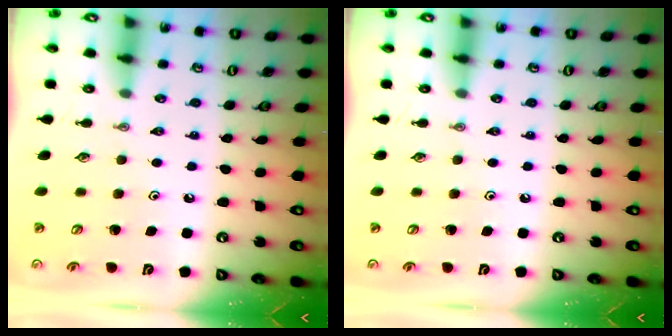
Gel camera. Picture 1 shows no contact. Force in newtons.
{"total": 0.0}